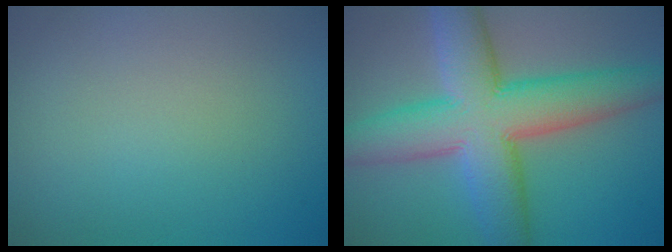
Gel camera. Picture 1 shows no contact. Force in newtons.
{"total": 10.8, "press": 10.8, "slide": 0.3}